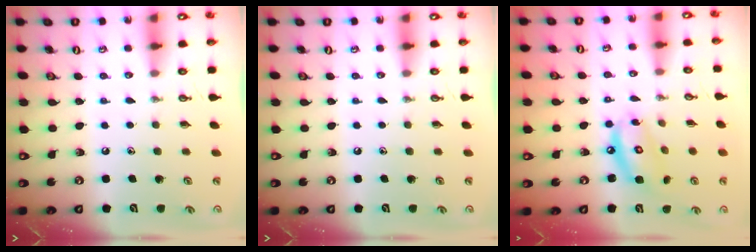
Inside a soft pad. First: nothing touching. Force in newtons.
{"total": 0.0}
{"total": 9.7, "press": 9.7, "slide": 0.9}